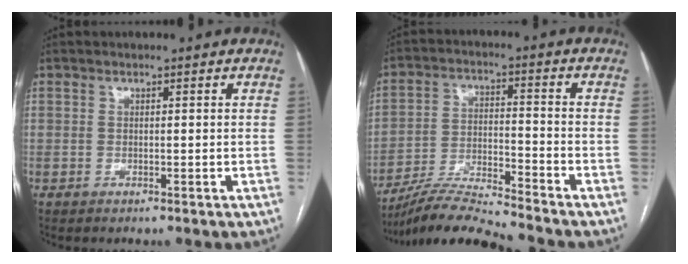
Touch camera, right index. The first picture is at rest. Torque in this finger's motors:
{"motor_torque": [-0.35, -0.93, 0.09, 0.07]}